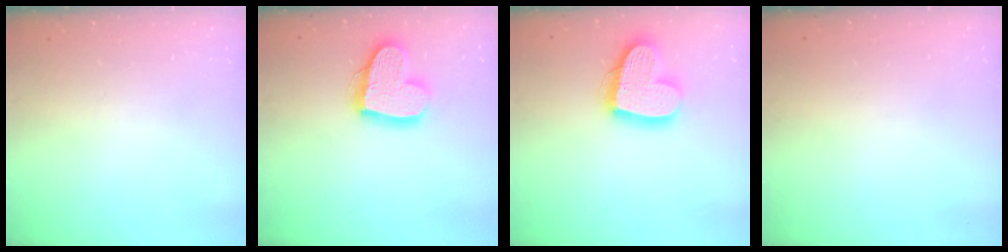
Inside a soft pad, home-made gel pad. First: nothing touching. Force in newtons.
{"total": 16.0, "press": 16.0, "slide": 1.5}
{"total": 18.1, "press": 18.0, "slide": 1.8}
{"total": 0.0}